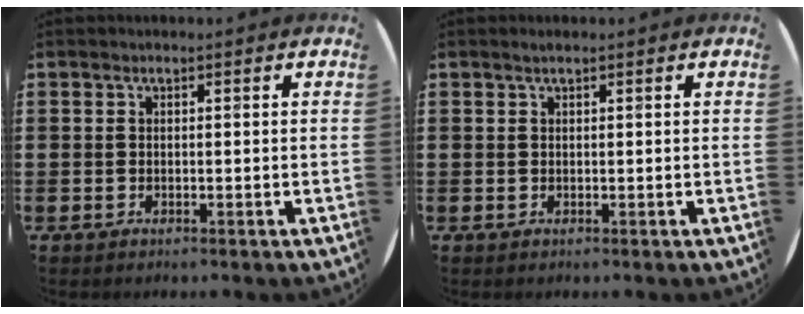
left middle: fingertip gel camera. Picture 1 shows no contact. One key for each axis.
{"total": 0.5, "fx": 0.4, "fy": 0.0, "fz": 0.4, "tx": -0.005, "ty": 0.002, "tz": 0.007}